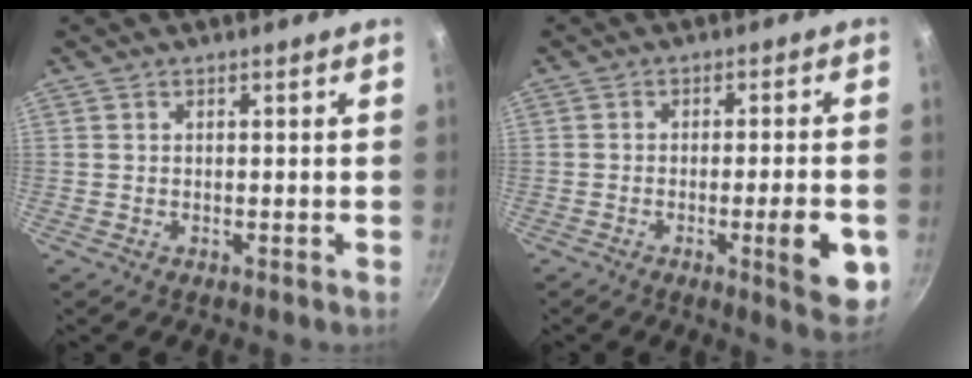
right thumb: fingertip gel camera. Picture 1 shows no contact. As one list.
[{"total": 9.6, "force": [-2.8, 2.0, 9.0], "torque": [-0.107, 0.007, -0.036]}]